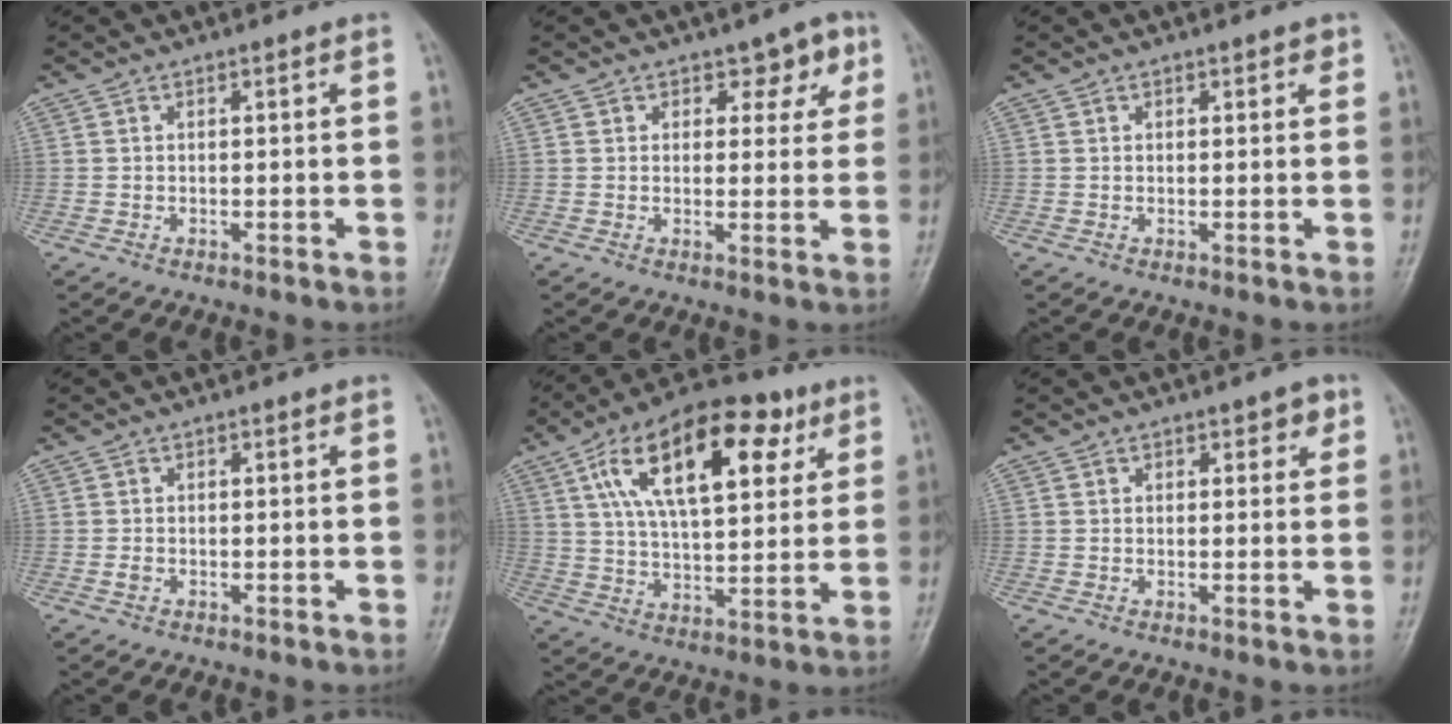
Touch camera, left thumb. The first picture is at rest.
{"total": 5.1, "force": [2.6, 3.6, 2.7], "torque": [0.006, -0.009, 0.029]}
{"total": 1.1, "force": [0.7, 0.7, 0.5], "torque": [0.006, -0.003, 0.006]}
{"total": 0.8, "force": [-0.2, 0.6, 0.4], "torque": [-0.009, -0.001, -0.005]}
{"total": 21.8, "force": [9.0, 10.3, 16.9], "torque": [-0.252, -0.005, 0.146]}
{"total": 2.7, "force": [1.5, 1.7, 1.5], "torque": [0.004, -0.004, 0.017]}